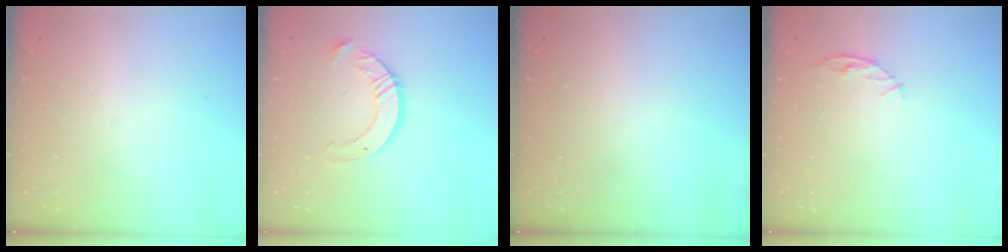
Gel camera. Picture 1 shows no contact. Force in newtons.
{"total": 10.5, "press": 10.4, "slide": 0.9}
{"total": 0.0}
{"total": 4.8, "press": 4.8, "slide": 0.5}